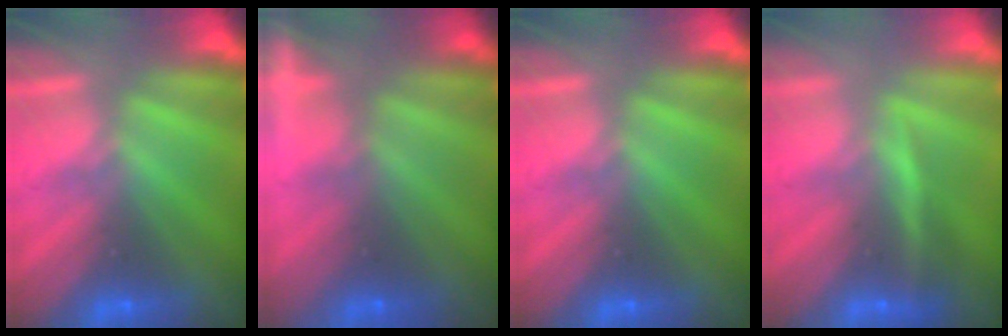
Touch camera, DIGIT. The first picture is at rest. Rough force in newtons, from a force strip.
{"total": 5.8}
{"total": 0.0}
{"total": 3.1}